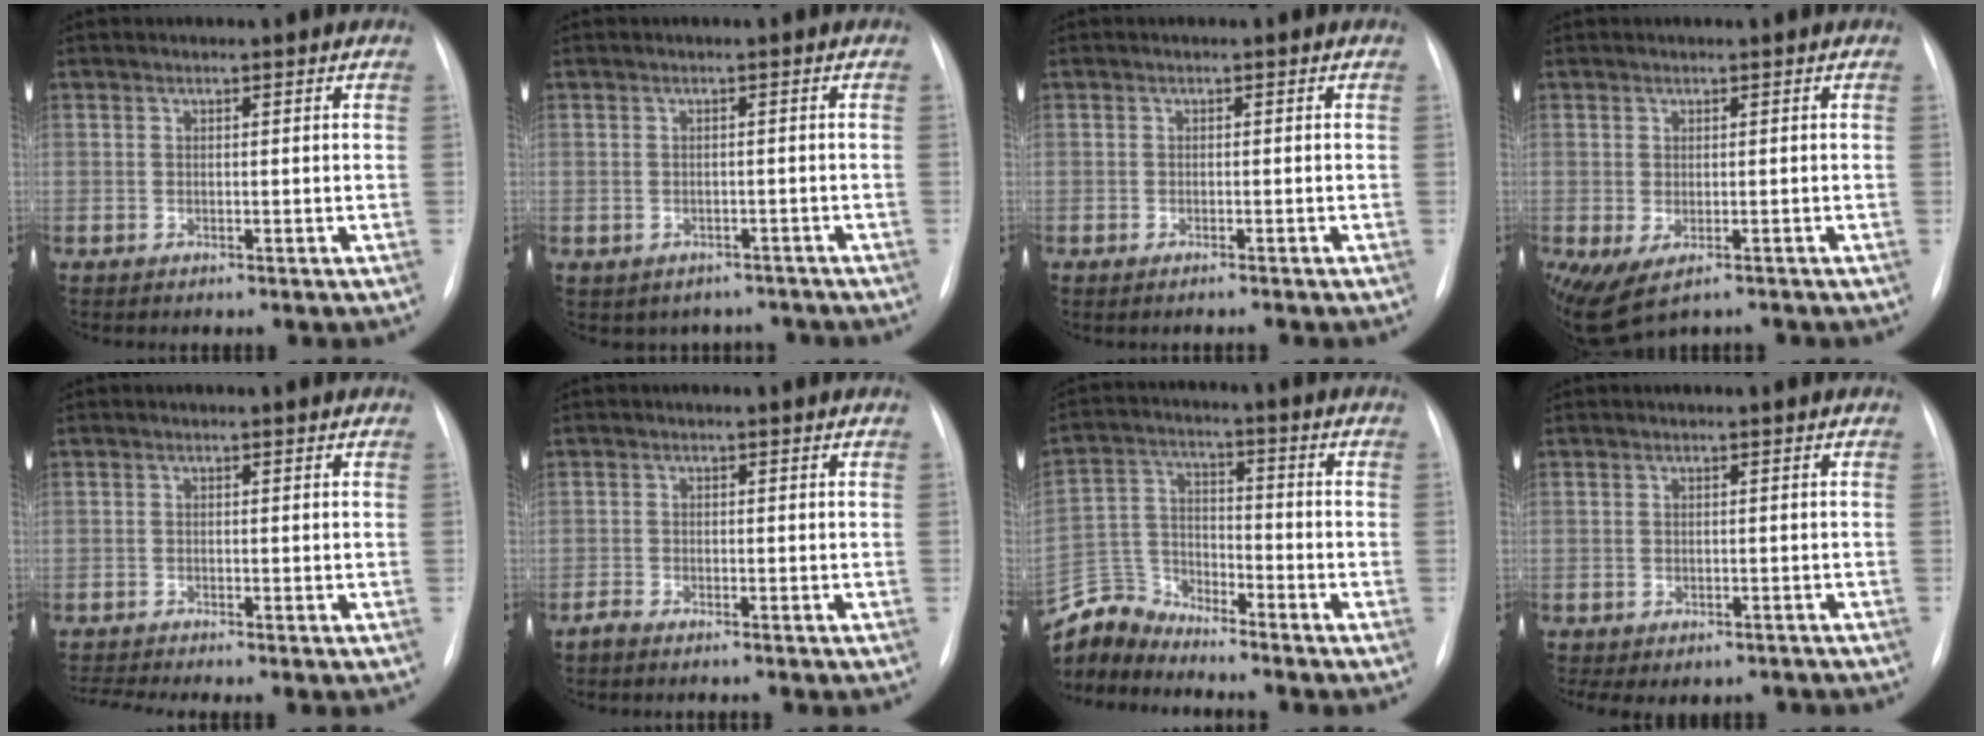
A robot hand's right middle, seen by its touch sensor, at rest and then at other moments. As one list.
[{"total": 5.1, "force": [-4.0, 3.1, 0.2], "torque": [0.008, 0.022, -0.046]}, {"total": 1.0, "force": [-0.9, -0.1, 0.4], "torque": [-0.010, -0.002, -0.014]}, {"total": 7.1, "force": [-4.6, 3.0, 4.6], "torque": [-0.075, -0.016, -0.070]}, {"total": 2.6, "force": [-2.3, -1.1, 0.6], "torque": [-0.020, -0.012, -0.046]}, {"total": 1.8, "force": [-1.7, 0.2, 0.8], "torque": [-0.019, -0.004, -0.030]}, {"total": 8.2, "force": [-8.1, 1.0, -0.3], "torque": [0.000, 0.014, -0.165]}, {"total": 6.1, "force": [-4.7, 3.5, 1.9], "torque": [-0.021, 0.016, -0.054]}]